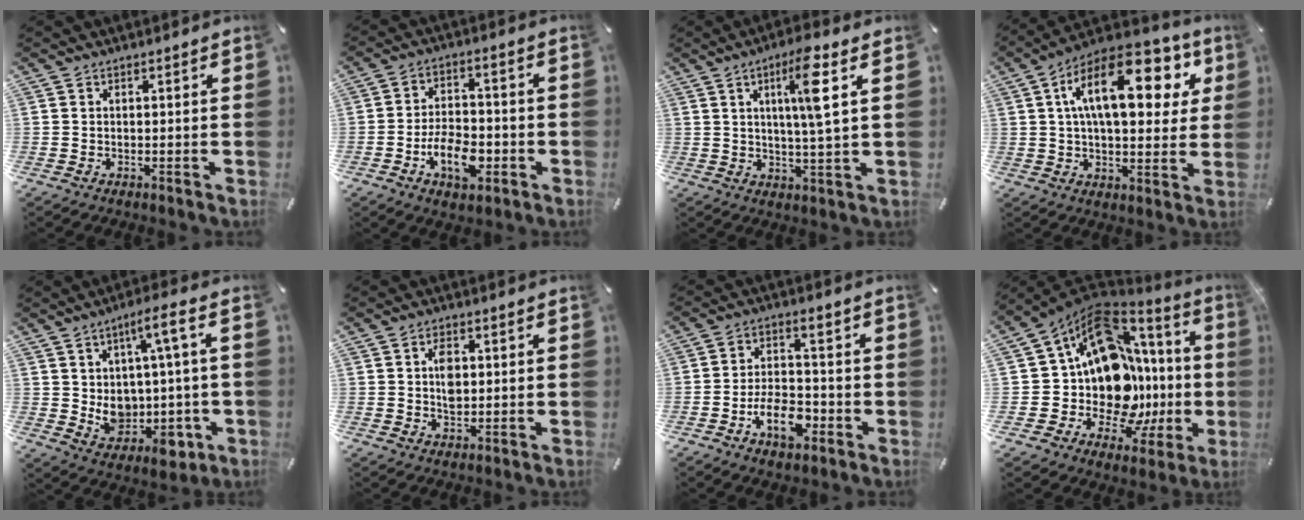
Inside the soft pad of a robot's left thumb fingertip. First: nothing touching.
{"total": 10.1, "force": [-3.7, 5.9, 7.3], "torque": [-0.135, 0.009, -0.063]}
{"total": 10.0, "force": [3.7, 0.8, 9.3], "torque": [-0.153, -0.006, 0.049]}
{"total": 20.3, "force": [7.0, 9.8, 16.4], "torque": [-0.272, -0.013, 0.109]}
{"total": 11.3, "force": [1.8, 6.7, 8.9], "torque": [-0.123, -0.011, 0.038]}
{"total": 4.5, "force": [0.7, 2.8, 3.5], "torque": [-0.050, -0.003, 0.005]}
{"total": 10.0, "force": [-4.1, 6.1, 6.8], "torque": [-0.113, 0.014, -0.073]}
{"total": 20.9, "force": [0.7, 14.3, 15.2], "torque": [-0.239, -0.097, 0.049]}